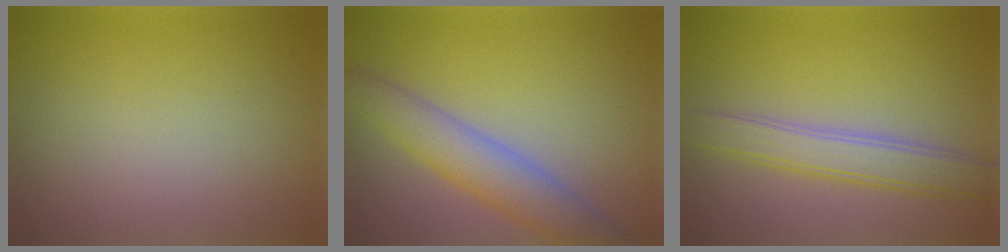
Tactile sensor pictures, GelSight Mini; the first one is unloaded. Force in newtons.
{"total": 5.4, "press": 5.4, "slide": 0.3}
{"total": 4.1, "press": 4.1, "slide": 0.1}